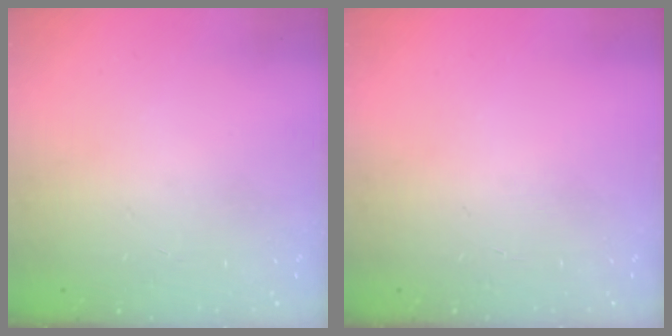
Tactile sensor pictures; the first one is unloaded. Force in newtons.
{"total": 2.4, "press": 2.4, "slide": 0.2}